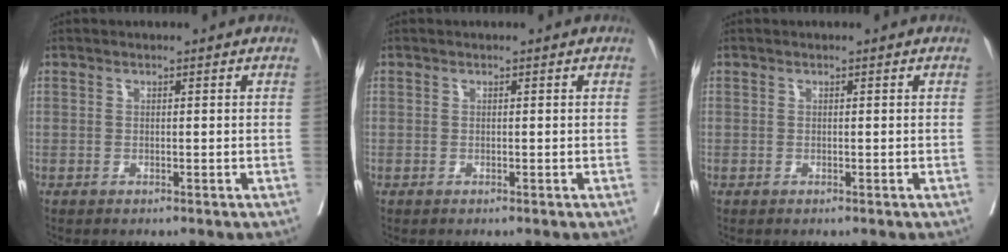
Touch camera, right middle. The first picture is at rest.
{"total": 0.0}
{"total": 0.0}